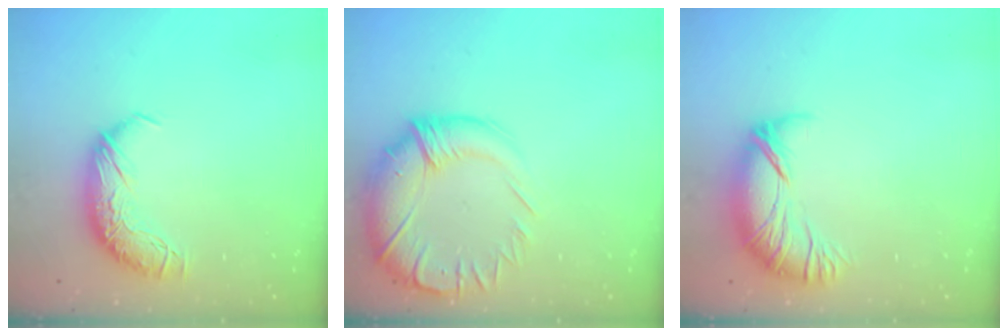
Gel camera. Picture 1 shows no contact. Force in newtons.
{"total": 4.1, "press": 2.2, "slide": 3.4}
{"total": 2.6, "press": 1.8, "slide": 1.9}